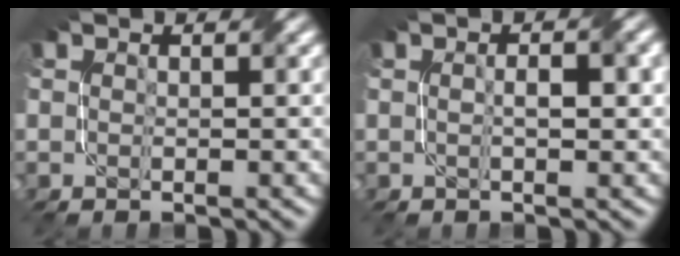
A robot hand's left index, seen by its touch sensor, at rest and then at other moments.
{"total": 2.3, "force": [0.1, 0.6, 2.2], "torque": [-0.033, 0.001, -0.001]}